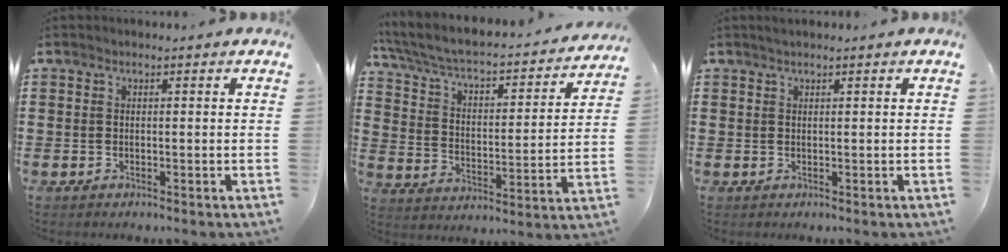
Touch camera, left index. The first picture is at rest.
{"total": 4.3, "force": [3.4, 1.0, 2.5], "torque": [-0.065, -0.035, 0.048]}
{"total": 0.7, "force": [0.6, 0.0, 0.5], "torque": [-0.009, 0.001, 0.011]}